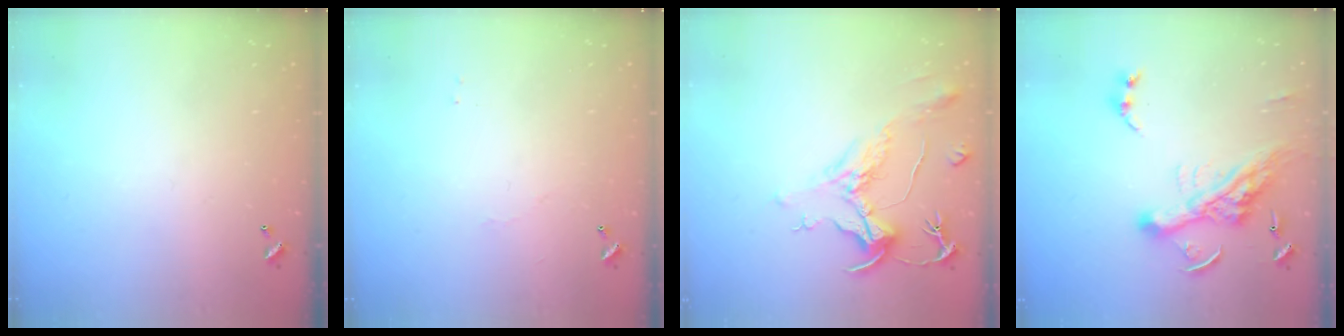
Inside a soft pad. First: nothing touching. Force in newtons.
{"total": 1.6, "press": 1.5, "slide": 0.5}
{"total": 2.1, "press": 1.7, "slide": 1.3}
{"total": 14.4, "press": 14.3, "slide": 1.9}